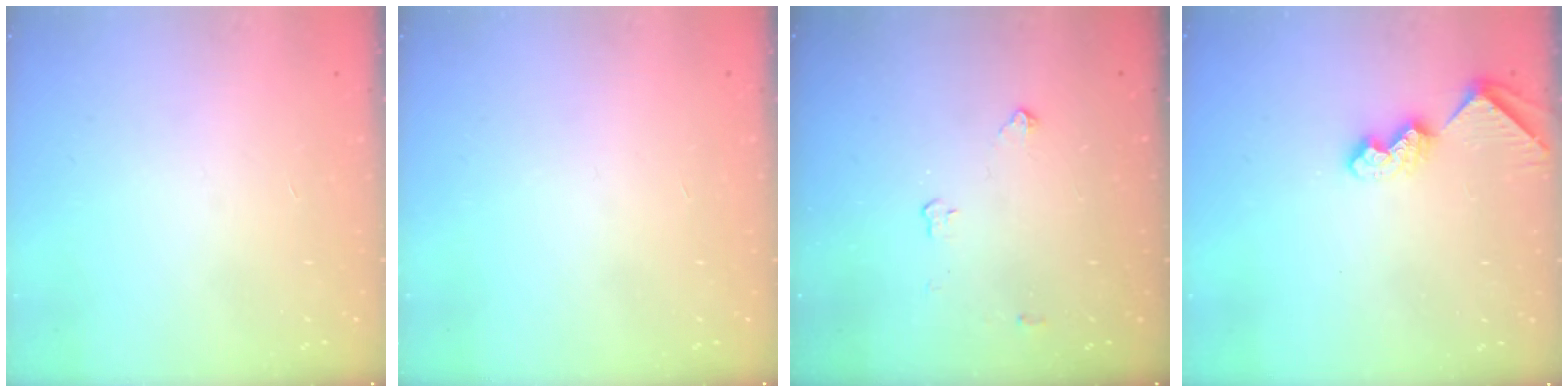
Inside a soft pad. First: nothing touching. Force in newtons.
{"total": 0.0}
{"total": 2.6, "press": 2.6, "slide": 0.4}
{"total": 8.7, "press": 8.7, "slide": 0.7}